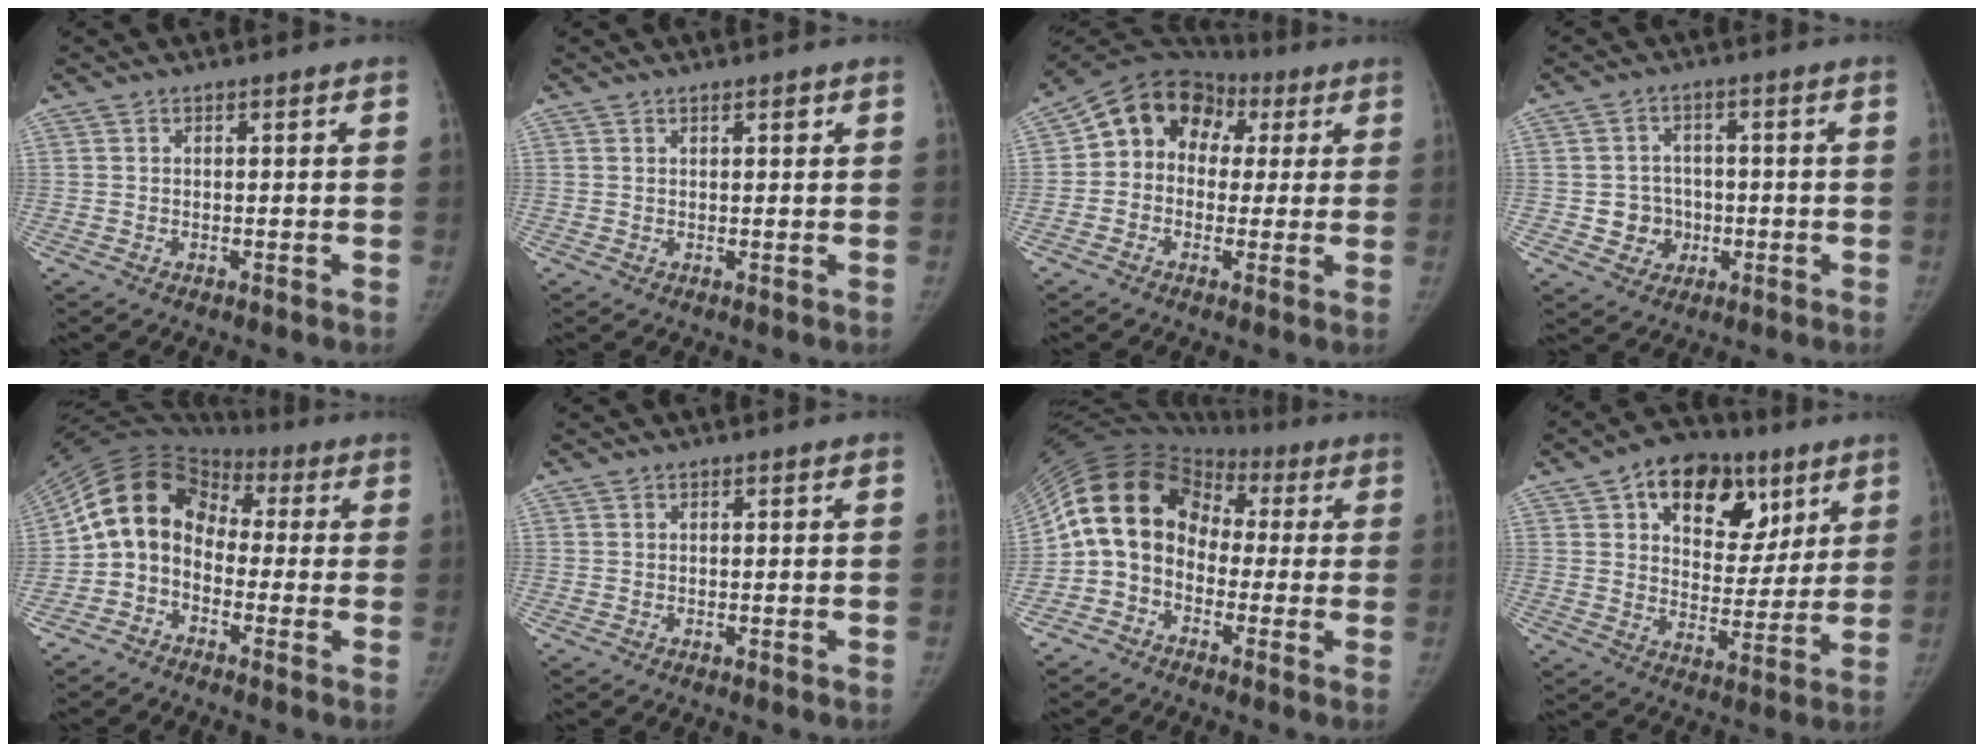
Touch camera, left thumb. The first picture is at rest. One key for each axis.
{"total": 0.9, "fx": 0.6, "fy": 0.3, "fz": 0.7, "tx": -0.008, "ty": -0.001, "tz": 0.009}
{"total": 13.0, "fx": 2.2, "fy": 11.0, "fz": 6.6, "tx": -0.083, "ty": 0.042, "tz": 0.024}
{"total": 6.0, "fx": -1.2, "fy": 5.6, "fz": 1.7, "tx": 0.002, "ty": 0.013, "tz": -0.016}
{"total": 12.2, "fx": -1.7, "fy": 9.8, "fz": 7.1, "tx": -0.114, "ty": 0.063, "tz": -0.048}
{"total": 0.0}
{"total": 13.8, "fx": -1.7, "fy": 11.4, "fz": 7.6, "tx": -0.124, "ty": 0.066, "tz": -0.048}
{"total": 18.0, "fx": 8.8, "fy": 11.7, "fz": 10.6, "tx": -0.101, "ty": -0.020, "tz": 0.133}